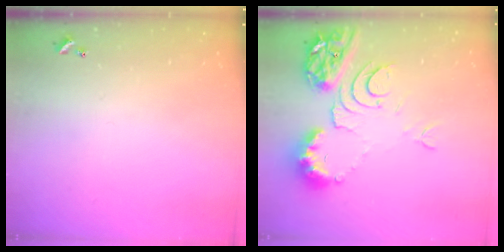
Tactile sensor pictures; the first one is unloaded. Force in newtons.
{"total": 11.1, "press": 11.0, "slide": 1.3}